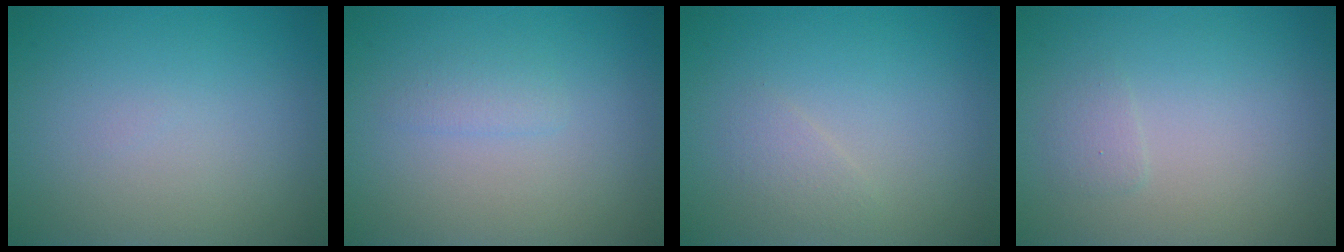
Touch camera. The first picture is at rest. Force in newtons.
{"total": 1.0, "press": 1.0, "slide": 0.1}
{"total": 1.0, "press": 1.0, "slide": 0.1}
{"total": 0.8, "press": 0.8, "slide": 0.0}